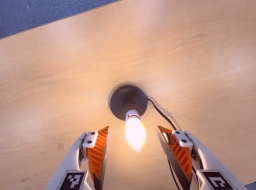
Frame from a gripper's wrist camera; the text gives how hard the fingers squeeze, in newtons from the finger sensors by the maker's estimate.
{"total": 0.0}